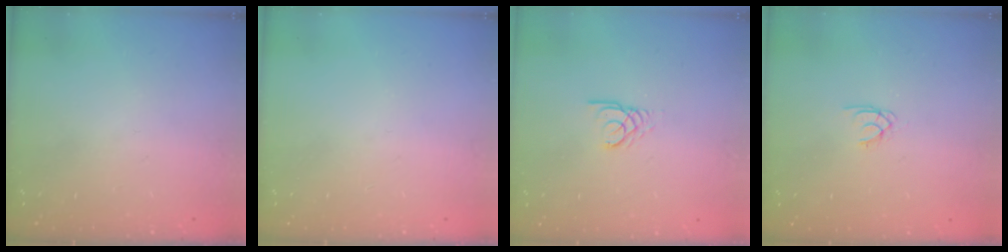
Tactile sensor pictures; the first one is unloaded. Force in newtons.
{"total": 0.0}
{"total": 2.7, "press": 2.7, "slide": 0.1}
{"total": 1.5, "press": 1.4, "slide": 0.2}